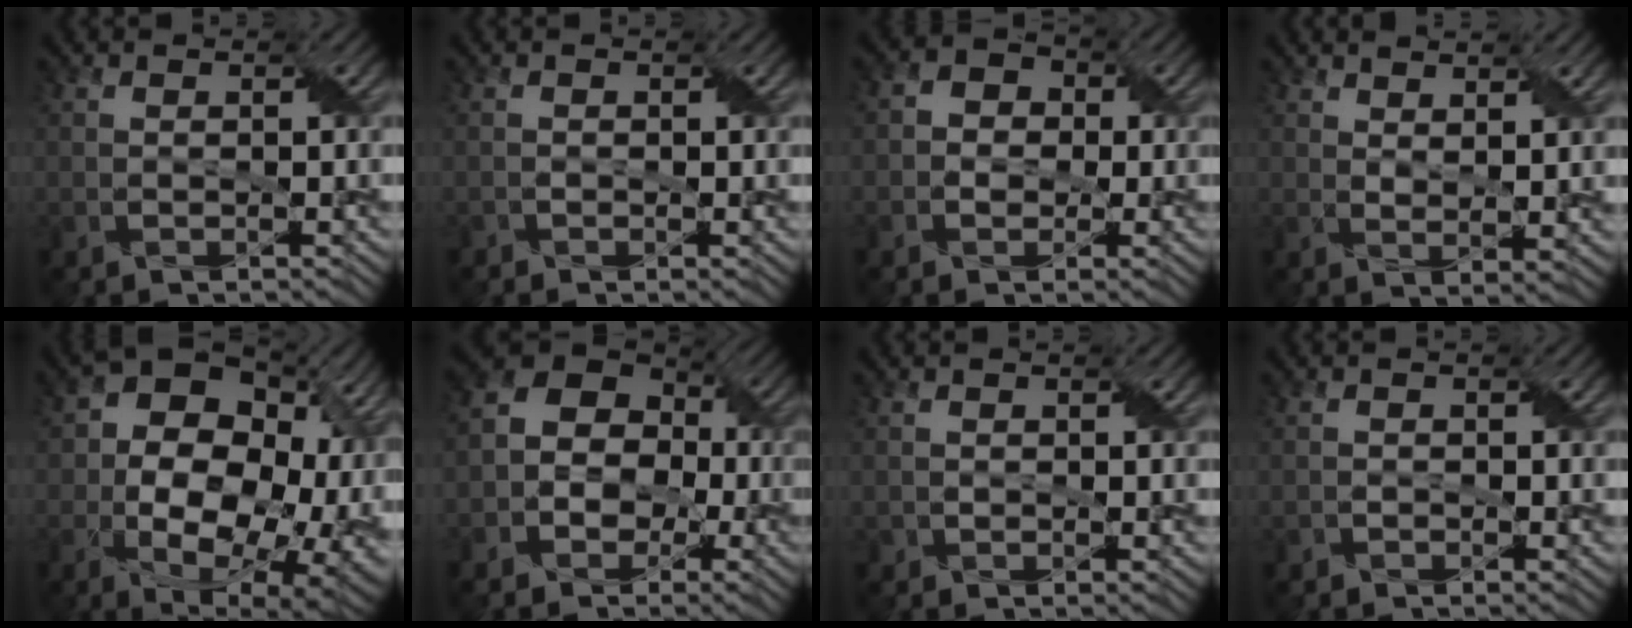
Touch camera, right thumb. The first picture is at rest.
{"total": 0.8, "force": [-0.3, 0.6, 0.3], "torque": [-0.005, -0.003, -0.006]}
{"total": 3.2, "force": [-0.3, 2.9, 1.2], "torque": [-0.023, 0.005, -0.015]}
{"total": 3.2, "force": [2.4, 0.9, 2.0], "torque": [-0.043, -0.003, 0.048]}
{"total": 20.1, "force": [-0.1, 13.7, 14.7], "torque": [-0.216, -0.034, 0.038]}
{"total": 9.7, "force": [-1.6, 7.7, 5.7], "torque": [-0.082, 0.003, -0.049]}
{"total": 1.1, "force": [0.3, 0.9, 0.4], "torque": [-0.013, -0.002, 0.007]}
{"total": 0.8, "force": [-0.4, 0.7, 0.3], "torque": [-0.005, -0.003, -0.006]}